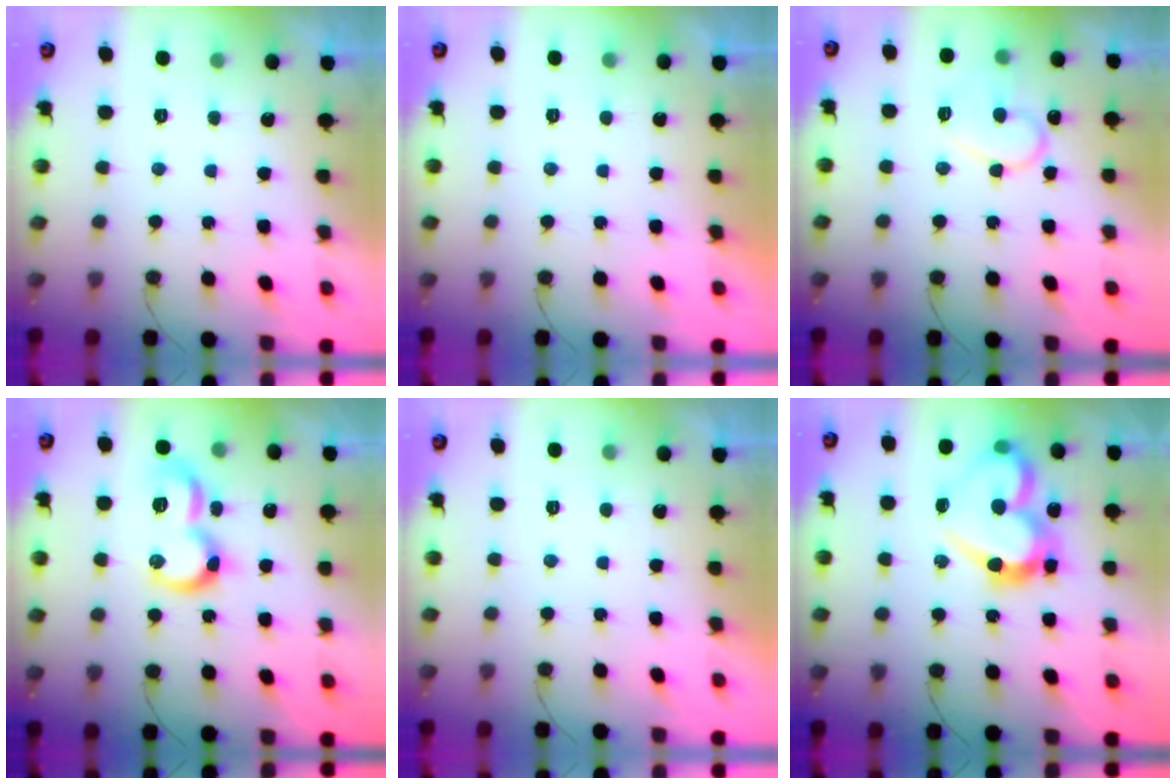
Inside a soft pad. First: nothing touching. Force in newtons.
{"total": 1.7, "press": 1.7, "slide": 0.1}
{"total": 12.6, "press": 12.6, "slide": 1.0}
{"total": 12.9, "press": 12.8, "slide": 1.1}
{"total": 1.6, "press": 1.6, "slide": 0.0}
{"total": 19.1, "press": 19.1, "slide": 1.8}